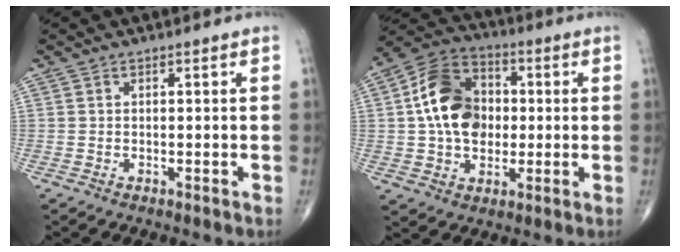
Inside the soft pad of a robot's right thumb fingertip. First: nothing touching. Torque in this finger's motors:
{"motor_torque": [-0.40, 1.31, 1.45, 0.43, 0.43]}